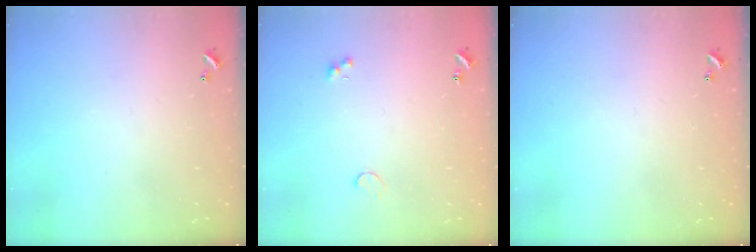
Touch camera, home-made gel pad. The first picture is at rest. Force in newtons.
{"total": 2.1, "press": 2.0, "slide": 0.8}
{"total": 0.0}